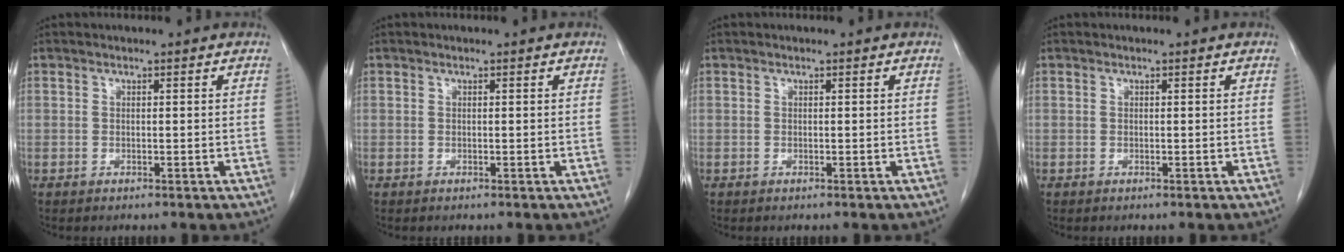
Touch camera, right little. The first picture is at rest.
{"total": 0.0}
{"total": 0.0}
{"total": 0.0}